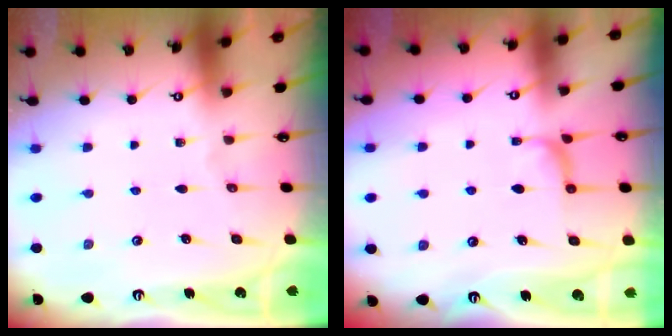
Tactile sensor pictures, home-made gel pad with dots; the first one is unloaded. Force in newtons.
{"total": 2.9, "press": 2.7, "slide": 0.9}